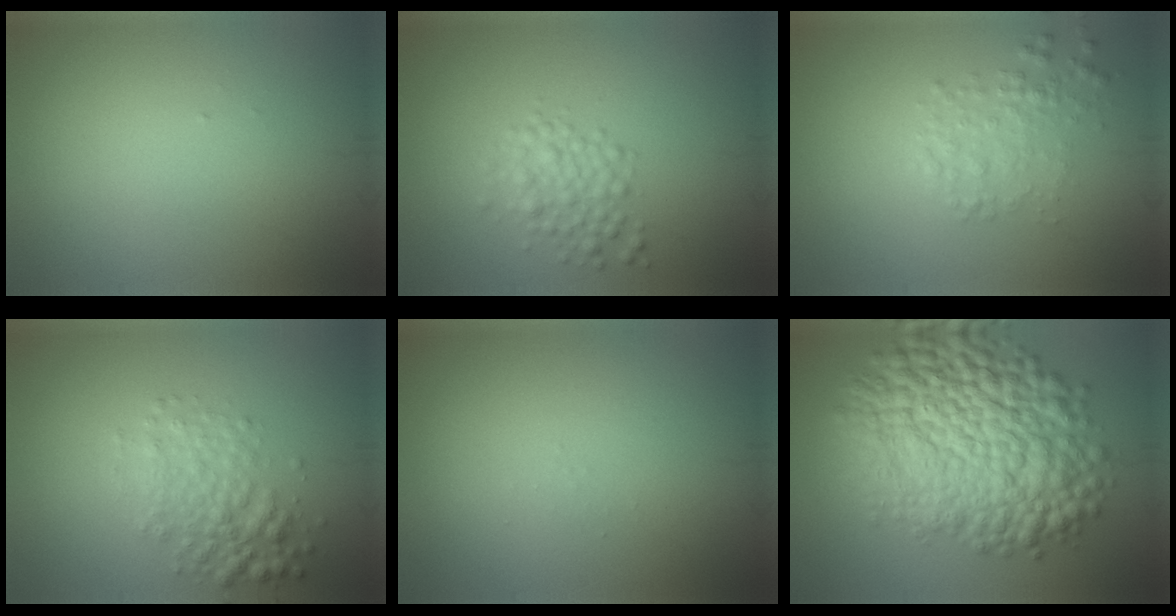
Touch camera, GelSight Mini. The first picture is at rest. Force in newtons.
{"total": 2.6, "press": 2.6, "slide": 0.1}
{"total": 2.1, "press": 2.1, "slide": 0.1}
{"total": 3.3, "press": 3.3, "slide": 0.1}
{"total": 0.0}
{"total": 13.8, "press": 13.7, "slide": 0.5}